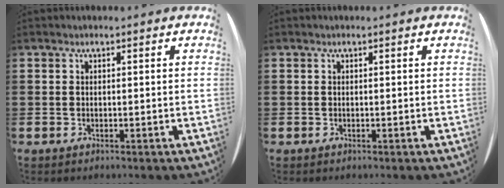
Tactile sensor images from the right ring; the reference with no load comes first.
{"total": 0.0}